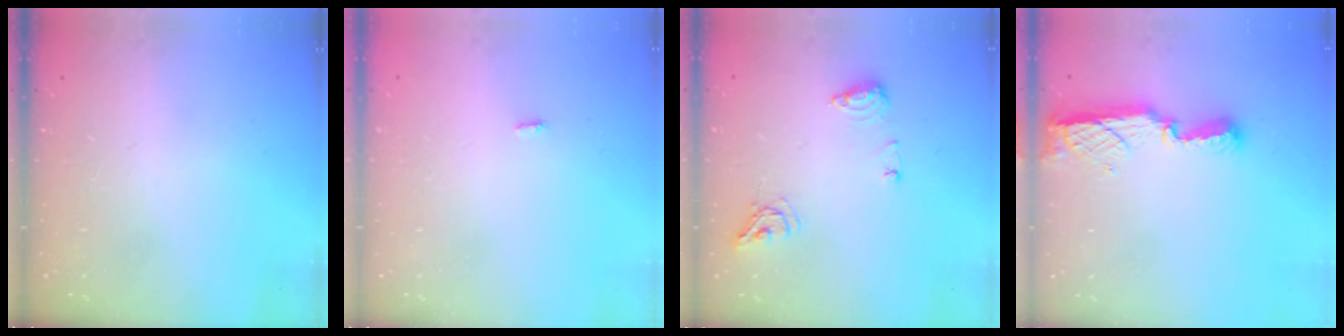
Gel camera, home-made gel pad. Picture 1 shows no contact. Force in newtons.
{"total": 2.8, "press": 1.8, "slide": 2.2}
{"total": 8.8, "press": 8.8, "slide": 0.5}
{"total": 7.9, "press": 7.9, "slide": 0.3}